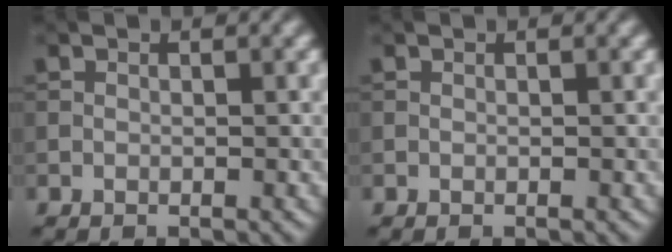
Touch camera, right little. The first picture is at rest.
{"total": 0.0}